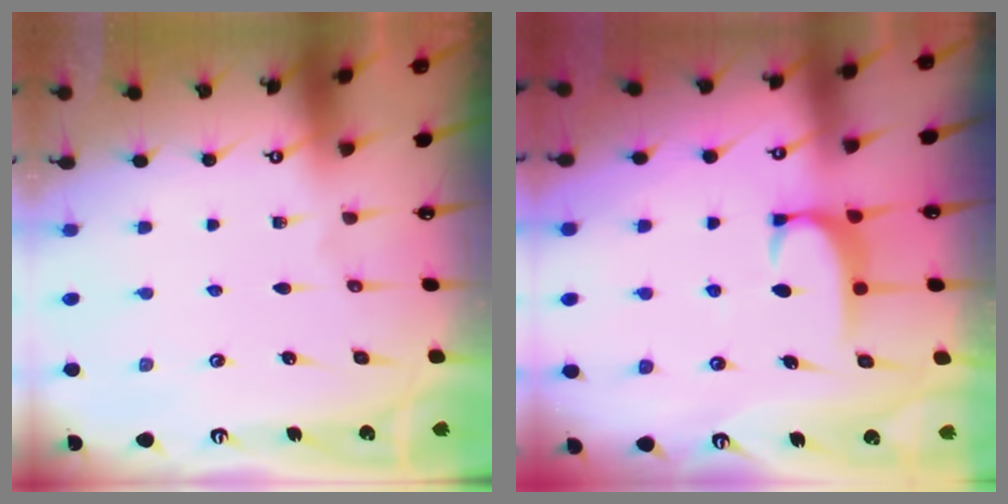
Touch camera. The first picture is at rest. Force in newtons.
{"total": 1.8, "press": 1.8, "slide": 0.5}